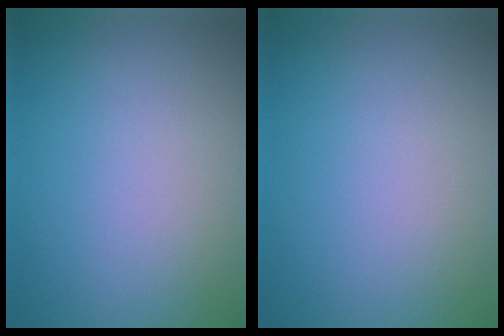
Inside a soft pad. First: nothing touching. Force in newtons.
{"total": 0.0}